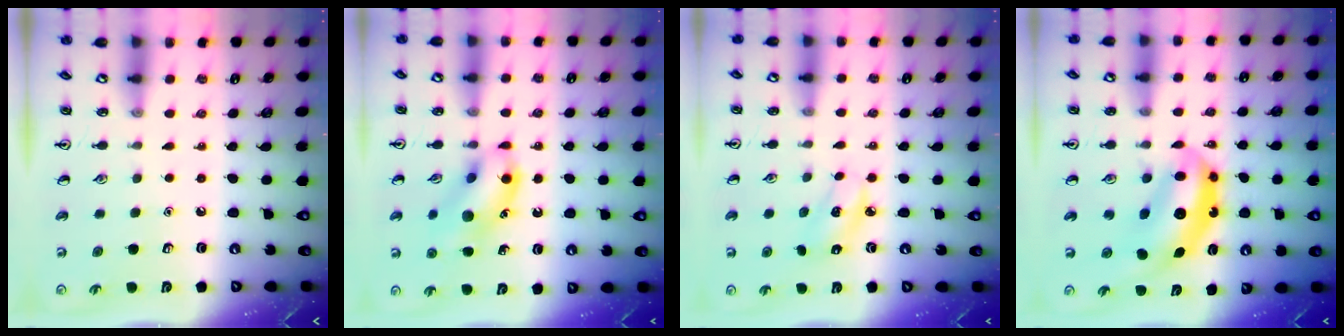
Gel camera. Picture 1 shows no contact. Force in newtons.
{"total": 11.8, "press": 11.7, "slide": 1.1}
{"total": 3.6, "press": 3.6, "slide": 0.4}
{"total": 9.4, "press": 9.0, "slide": 3.0}